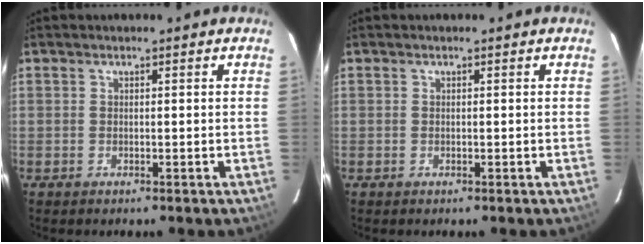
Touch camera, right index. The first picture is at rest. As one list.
[{"total": 0.0}]